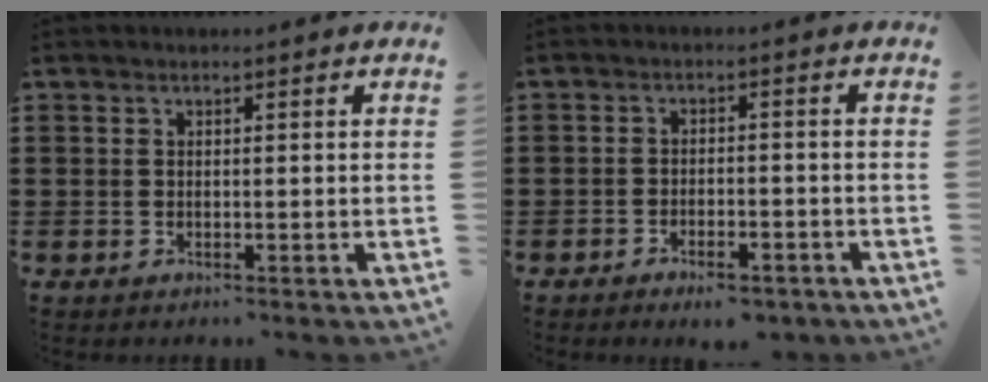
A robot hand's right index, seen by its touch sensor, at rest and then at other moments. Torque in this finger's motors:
{"motor_torque": [0.15, 0.14, 0.11, 0.00]}